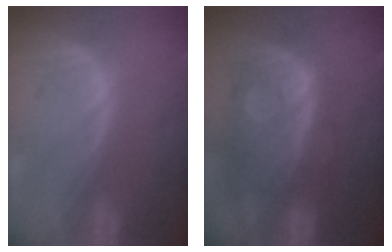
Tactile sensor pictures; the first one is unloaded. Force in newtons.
{"total": 12.0, "press": 10.1, "slide": 6.5}